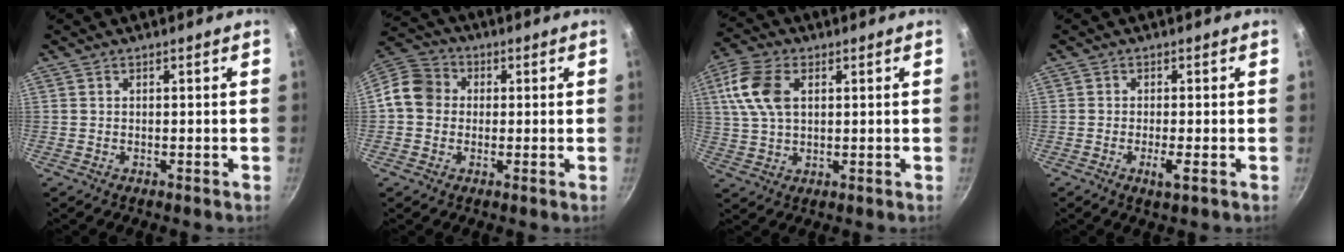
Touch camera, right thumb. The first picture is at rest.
{"total": 8.4, "force": [0.1, 7.4, 3.9], "torque": [-0.042, 0.021, -0.022]}
{"total": 10.4, "force": [2.9, 6.4, 7.7], "torque": [-0.151, 0.008, 0.049]}
{"total": 2.7, "force": [-1.0, 0.4, 2.5], "torque": [-0.050, 0.002, -0.017]}